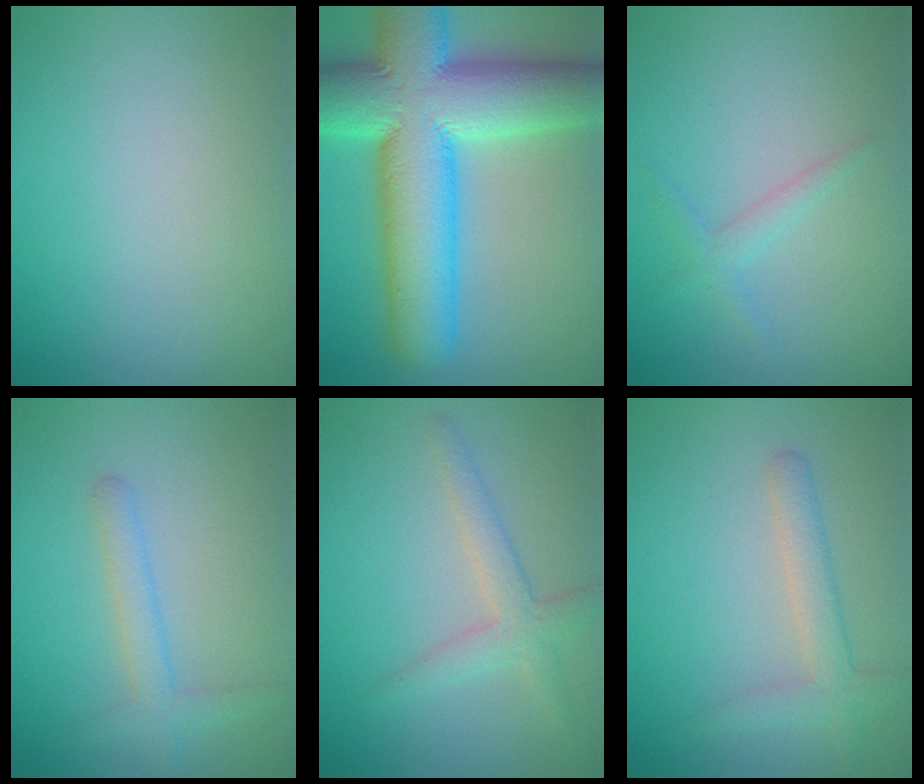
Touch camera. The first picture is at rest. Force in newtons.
{"total": 15.1, "press": 15.1, "slide": 0.5}
{"total": 1.4, "press": 1.4, "slide": 0.0}
{"total": 2.1, "press": 2.1, "slide": 0.1}
{"total": 2.6, "press": 2.6, "slide": 0.1}
{"total": 2.6, "press": 2.6, "slide": 0.2}